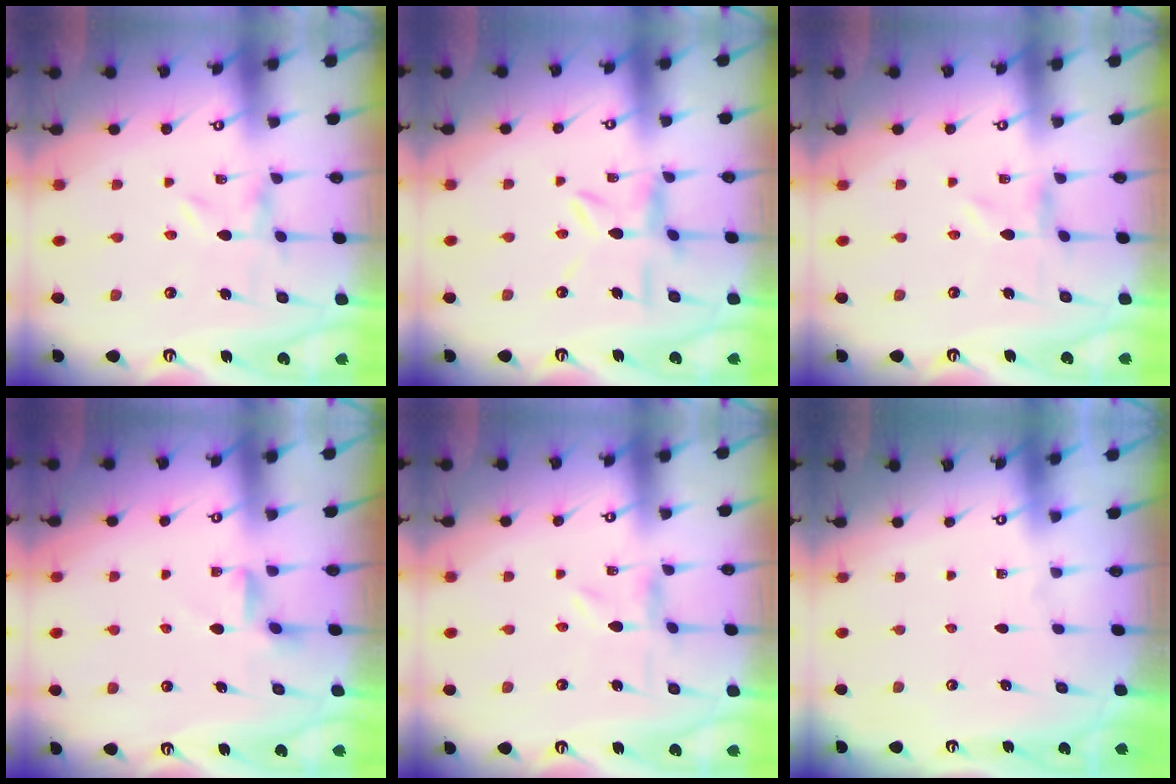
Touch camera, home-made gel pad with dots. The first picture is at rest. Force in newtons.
{"total": 7.4, "press": 7.4, "slide": 0.8}
{"total": 0.0}
{"total": 2.5, "press": 2.4, "slide": 0.6}
{"total": 0.7, "press": 0.7, "slide": 0.2}
{"total": 0.0}